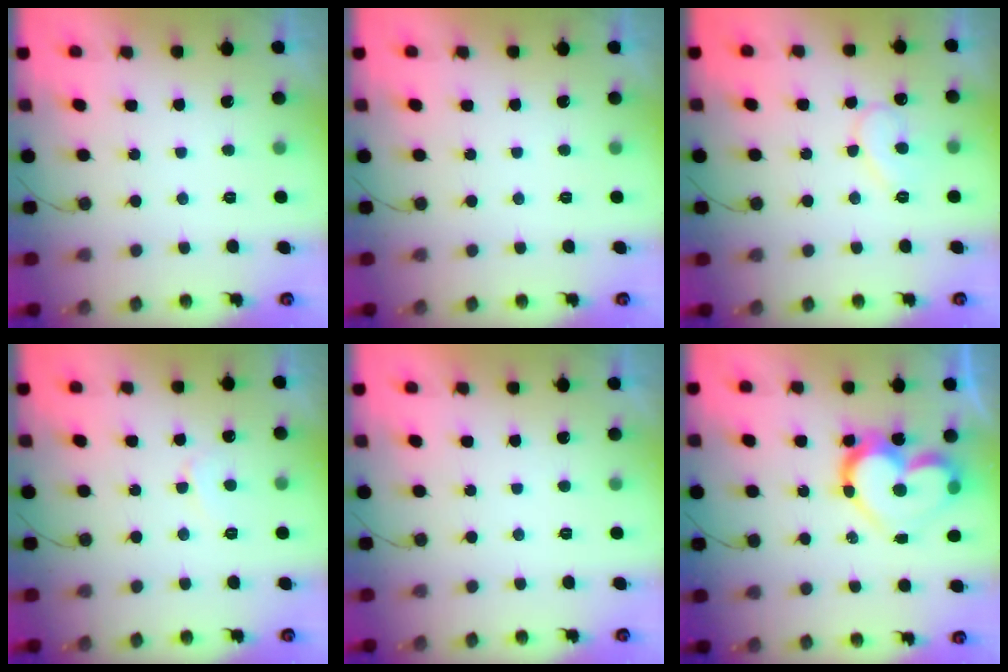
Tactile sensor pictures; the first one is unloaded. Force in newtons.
{"total": 0.0}
{"total": 8.6, "press": 8.5, "slide": 0.7}
{"total": 4.2, "press": 4.2, "slide": 0.3}
{"total": 1.7, "press": 1.7, "slide": 0.1}
{"total": 16.0, "press": 15.9, "slide": 1.4}